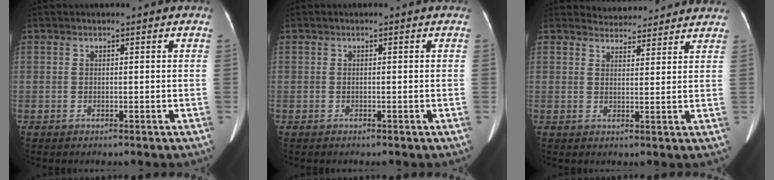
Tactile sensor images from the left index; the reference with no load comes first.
{"total": 0.0}
{"total": 7.4, "force": [7.1, 1.8, 0.5], "torque": [0.002, 0.017, 0.083]}